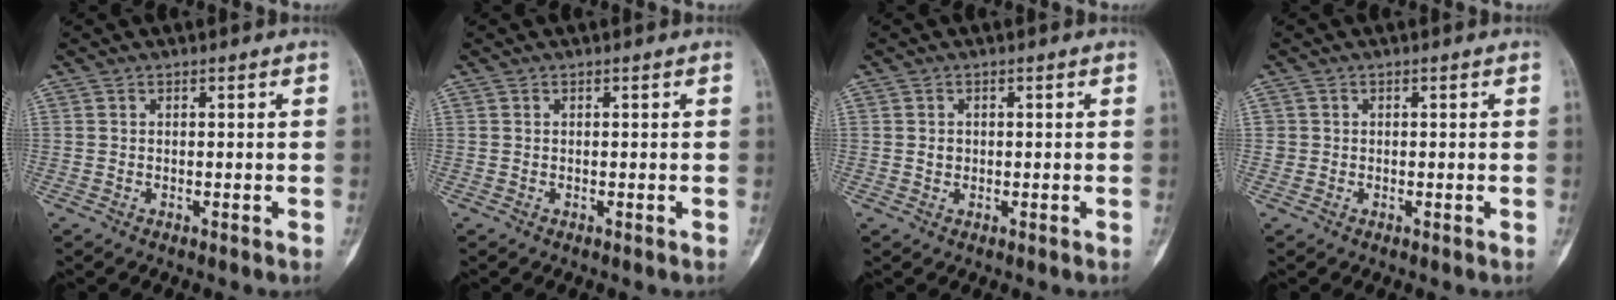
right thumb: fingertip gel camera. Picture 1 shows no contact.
{"total": 0.0}
{"total": 1.2, "force": [0.0, 1.1, 0.6], "torque": [-0.007, 0.003, 0.002]}
{"total": 0.9, "force": [0.1, 0.9, 0.0], "torque": [0.008, 0.004, 0.001]}